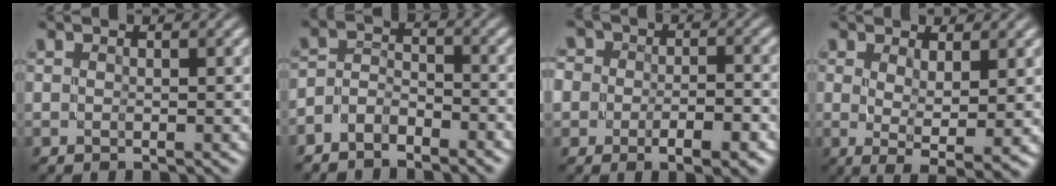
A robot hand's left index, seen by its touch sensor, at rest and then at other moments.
{"total": 3.3, "force": [-2.8, 1.3, 1.1], "torque": [-0.020, 0.004, -0.061]}
{"total": 6.5, "force": [-2.0, 4.5, 4.3], "torque": [-0.020, 0.003, -0.041]}
{"total": 3.5, "force": [0.7, 0.6, 3.3], "torque": [-0.054, -0.015, 0.018]}